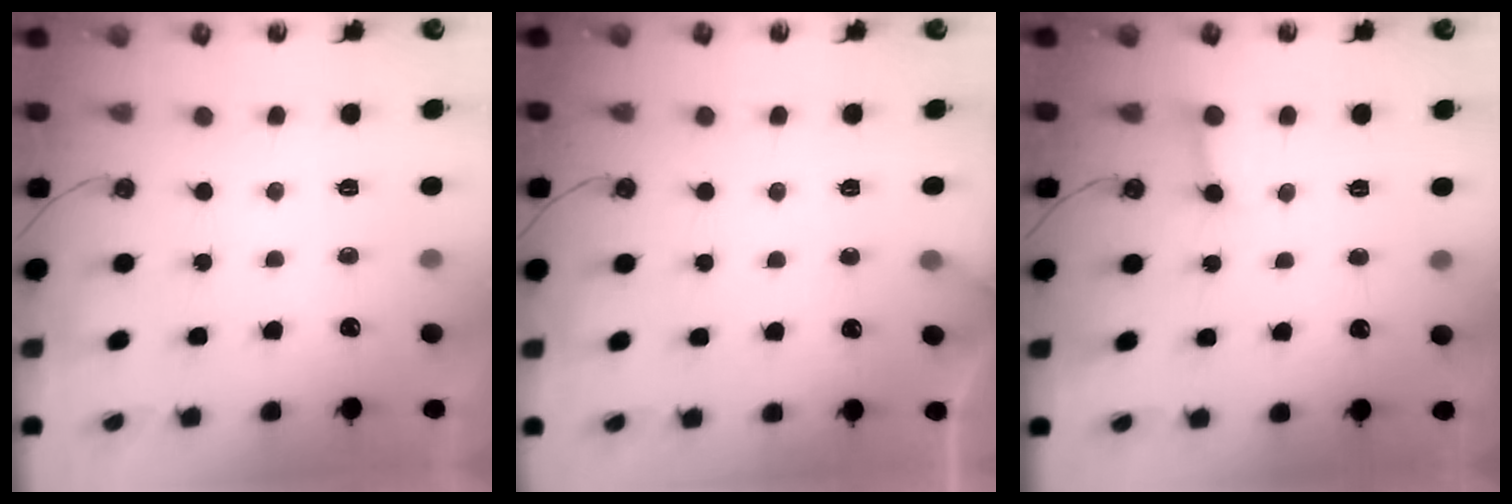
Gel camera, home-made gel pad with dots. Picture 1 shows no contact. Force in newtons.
{"total": 2.5, "press": 2.5, "slide": 0.3}
{"total": 2.6, "press": 2.6, "slide": 0.3}